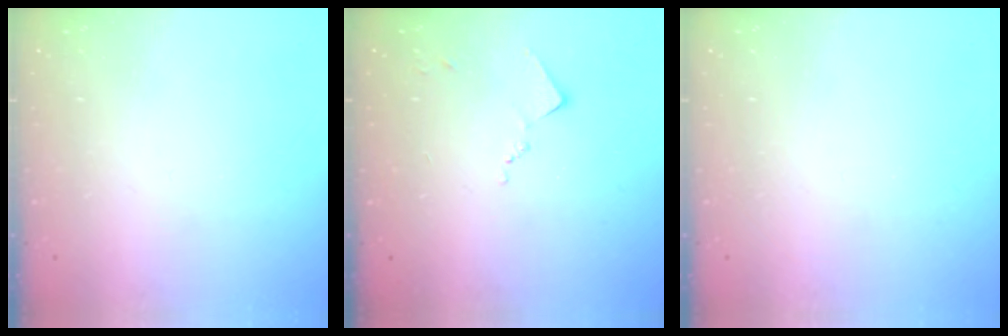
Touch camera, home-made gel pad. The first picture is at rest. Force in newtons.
{"total": 7.3, "press": 7.2, "slide": 0.9}
{"total": 0.0}